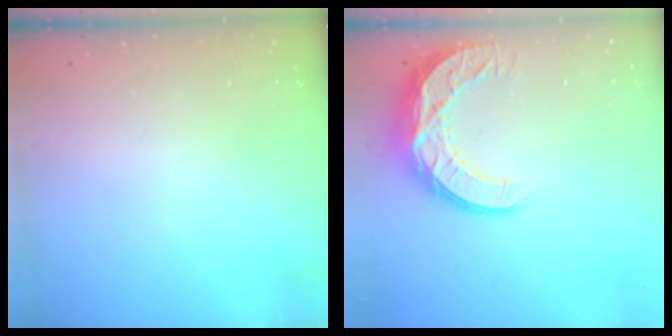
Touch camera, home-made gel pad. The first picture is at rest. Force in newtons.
{"total": 12.6, "press": 12.6, "slide": 0.7}